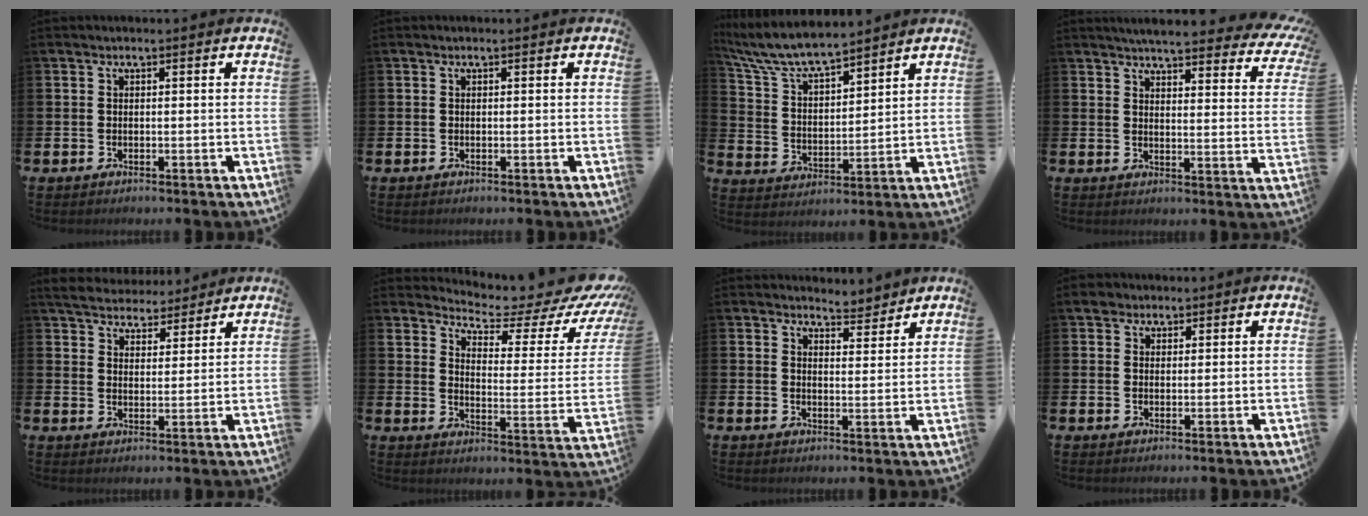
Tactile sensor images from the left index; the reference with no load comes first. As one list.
[{"total": 0.0}, {"total": 7.4, "force": [7.0, 1.0, 2.1], "torque": [-0.076, -0.042, 0.124]}, {"total": 5.1, "force": [4.7, 0.8, 1.7], "torque": [-0.035, -0.038, 0.077]}, {"total": 5.3, "force": [5.1, 1.3, 0.2], "torque": [-0.025, -0.031, 0.090]}, {"total": 5.1, "force": [4.7, 1.3, 1.5], "torque": [-0.038, -0.051, 0.068]}, {"total": 4.2, "force": [4.2, 0.6, -0.3], "torque": [0.004, -0.028, 0.075]}, {"total": 3.0, "force": [2.4, 1.7, 0.3], "torque": [0.002, -0.002, 0.042]}]